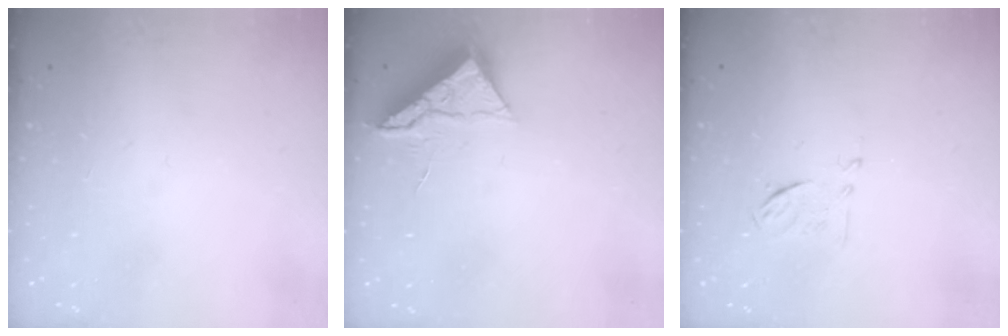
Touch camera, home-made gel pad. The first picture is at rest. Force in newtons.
{"total": 6.9, "press": 6.9, "slide": 0.5}
{"total": 6.6, "press": 6.5, "slide": 1.1}